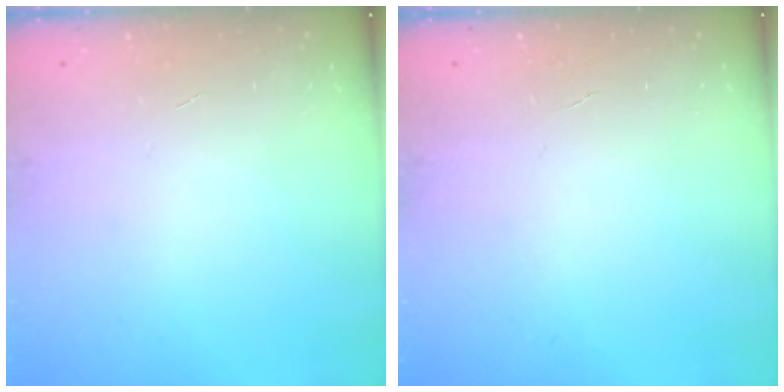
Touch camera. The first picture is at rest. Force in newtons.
{"total": 0.0}